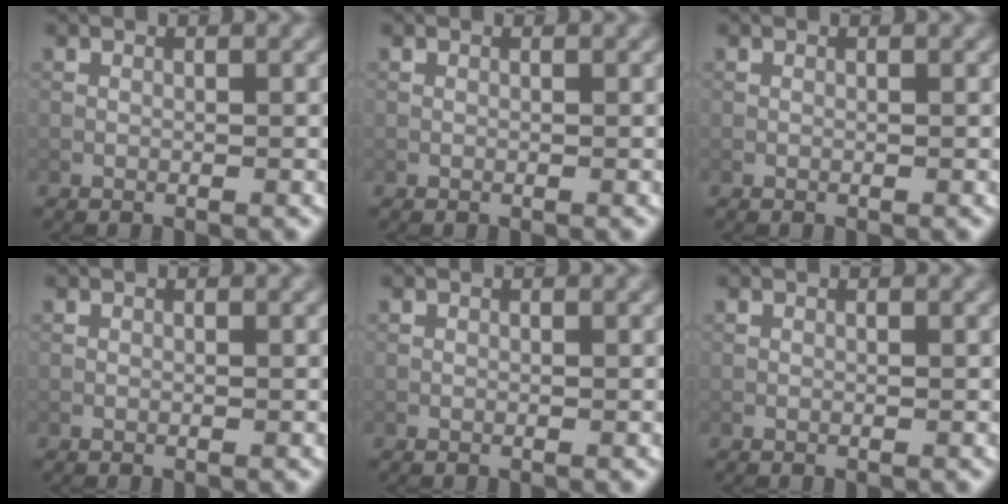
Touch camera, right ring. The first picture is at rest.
{"total": 0.0}
{"total": 0.0}
{"total": 0.0}
{"total": 0.0}
{"total": 0.0}